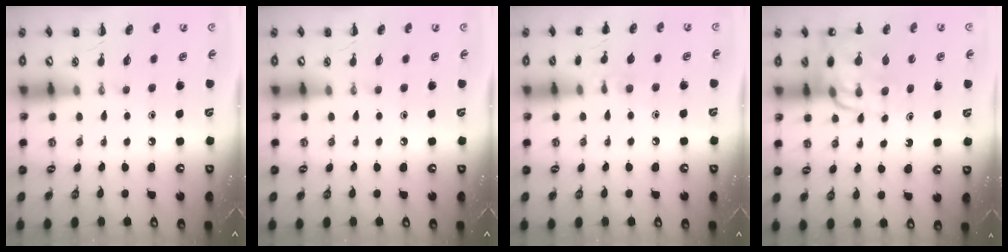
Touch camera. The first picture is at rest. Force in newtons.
{"total": 0.0}
{"total": 6.9, "press": 6.6, "slide": 1.9}
{"total": 13.8, "press": 13.4, "slide": 3.4}